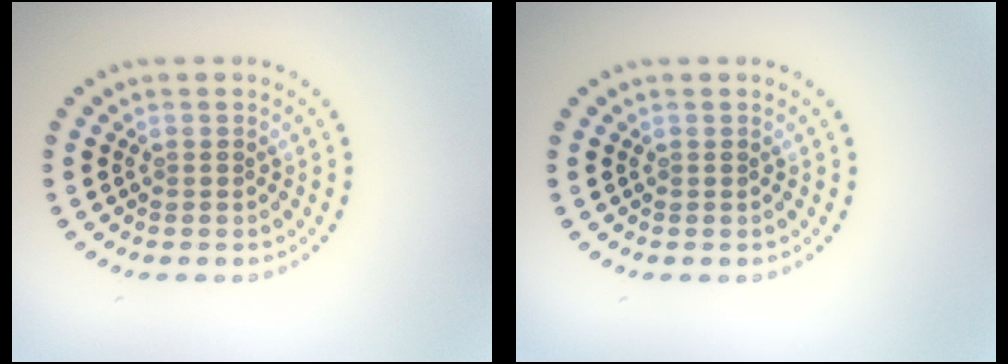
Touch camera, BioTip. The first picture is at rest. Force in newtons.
{"total": 0.0}